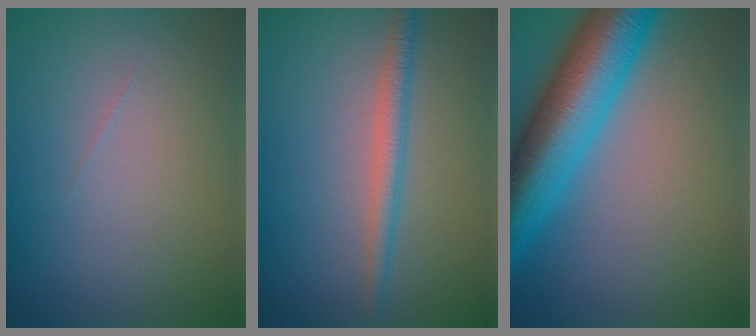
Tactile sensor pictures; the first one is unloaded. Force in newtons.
{"total": 2.3, "press": 2.3, "slide": 0.1}
{"total": 11.4, "press": 11.4, "slide": 0.5}